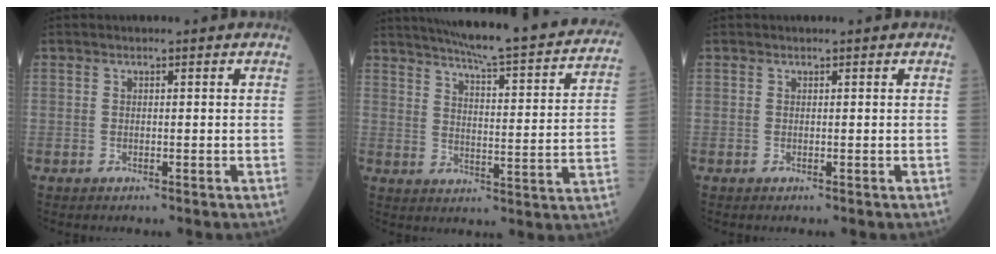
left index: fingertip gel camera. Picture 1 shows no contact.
{"total": 26.4, "force": [23.3, 2.0, 12.3], "torque": [-0.181, -0.046, 0.291]}
{"total": 0.0}